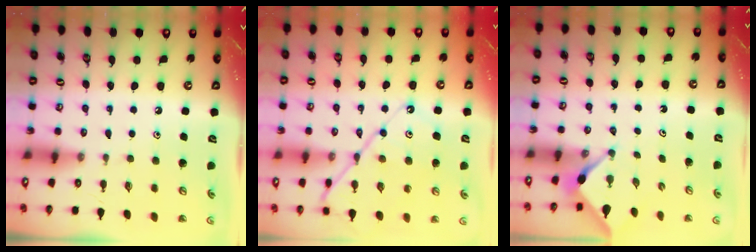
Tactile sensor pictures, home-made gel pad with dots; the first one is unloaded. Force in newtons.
{"total": 12.5, "press": 12.4, "slide": 1.4}
{"total": 2.9, "press": 2.9, "slide": 0.4}